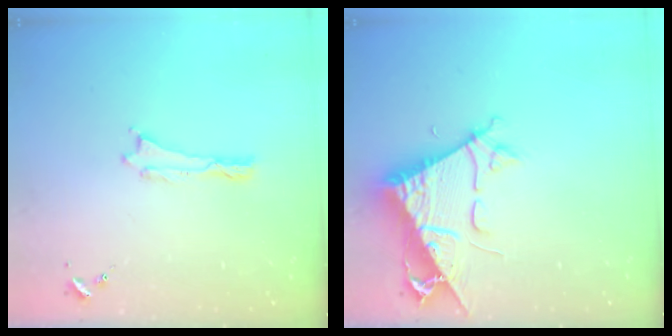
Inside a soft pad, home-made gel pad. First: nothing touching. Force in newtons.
{"total": 8.8, "press": 8.8, "slide": 1.1}